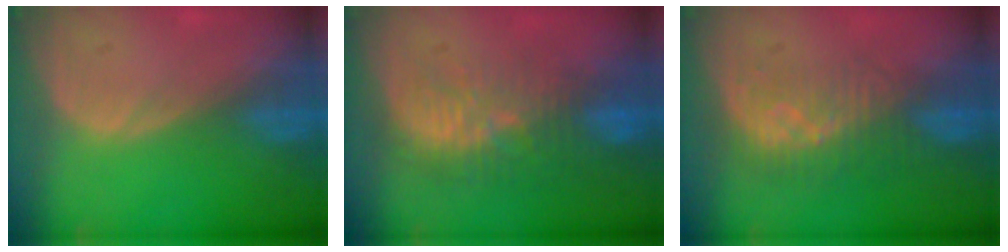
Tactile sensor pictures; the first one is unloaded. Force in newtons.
{"total": 9.5, "press": 8.9, "slide": 3.2}
{"total": 8.2, "press": 7.4, "slide": 3.6}